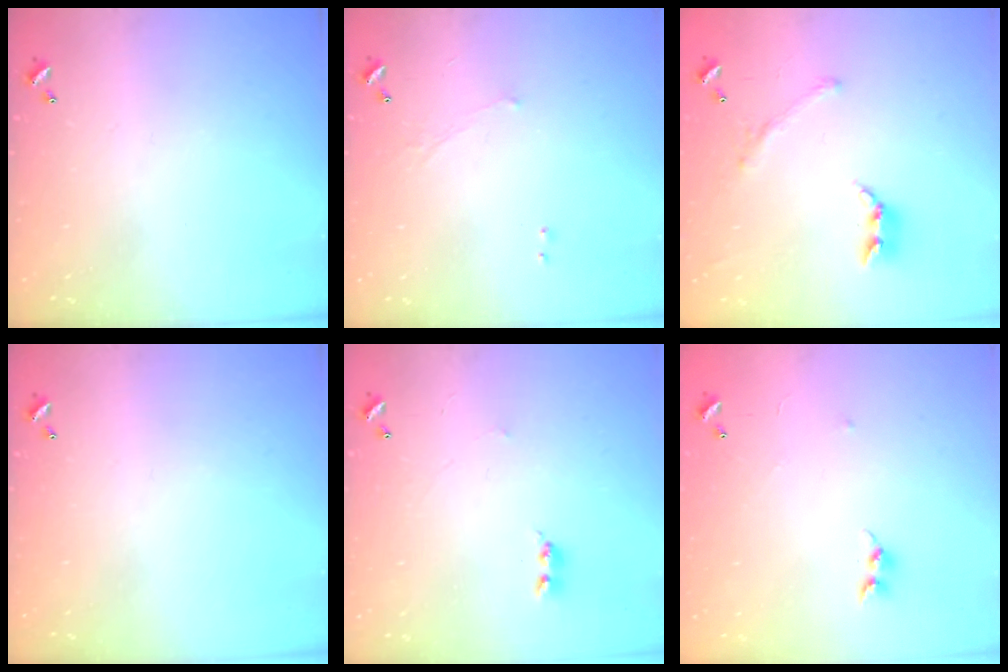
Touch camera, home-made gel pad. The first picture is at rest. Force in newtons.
{"total": 0.6, "press": 0.2, "slide": 0.5}
{"total": 1.5, "press": 1.0, "slide": 1.2}
{"total": 0.0}
{"total": 2.2, "press": 2.1, "slide": 0.5}
{"total": 6.4, "press": 6.3, "slide": 0.6}